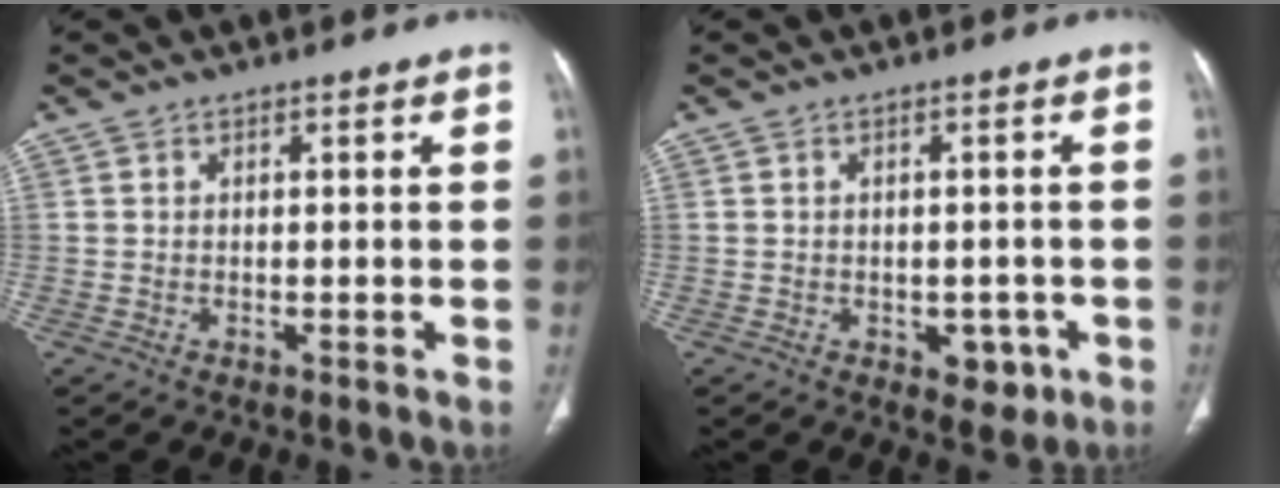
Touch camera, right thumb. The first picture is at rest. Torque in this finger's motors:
{"motor_torque": [0.52, 0.72, -0.20, -0.01, -0.01]}